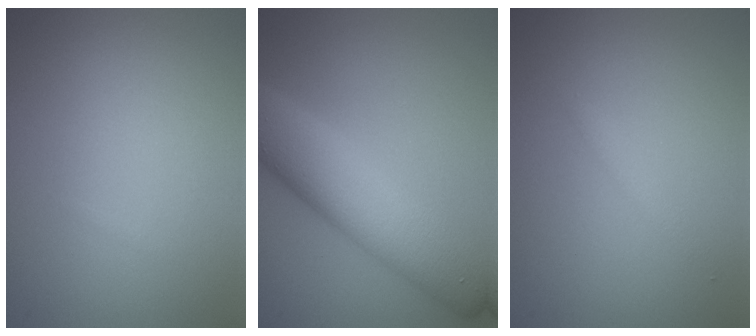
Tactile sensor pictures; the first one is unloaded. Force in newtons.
{"total": 8.2, "press": 8.2, "slide": 0.2}
{"total": 0.9, "press": 0.9, "slide": 0.1}